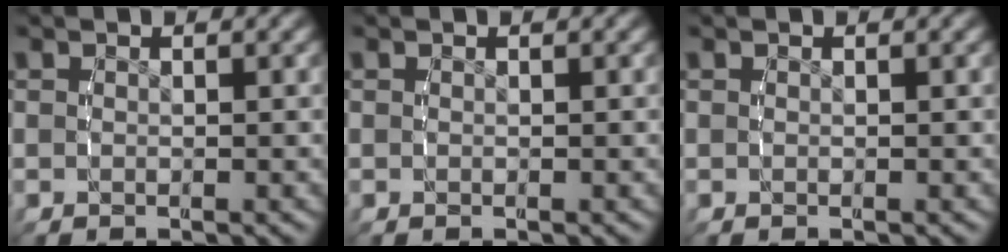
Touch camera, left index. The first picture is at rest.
{"total": 0.0}
{"total": 0.0}